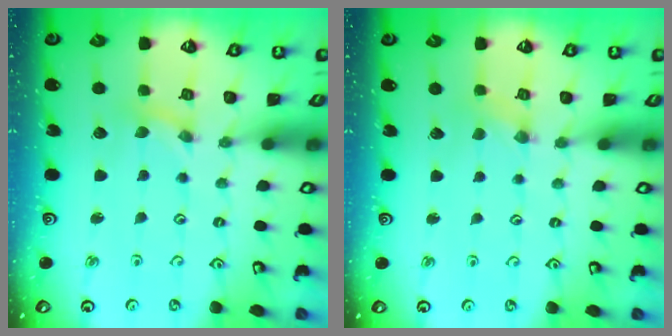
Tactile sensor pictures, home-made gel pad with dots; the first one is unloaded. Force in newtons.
{"total": 0.0}